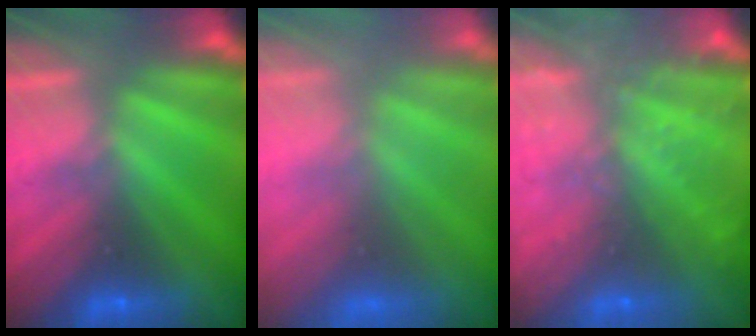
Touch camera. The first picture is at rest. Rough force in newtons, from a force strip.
{"total": 9.3}
{"total": 8.5}